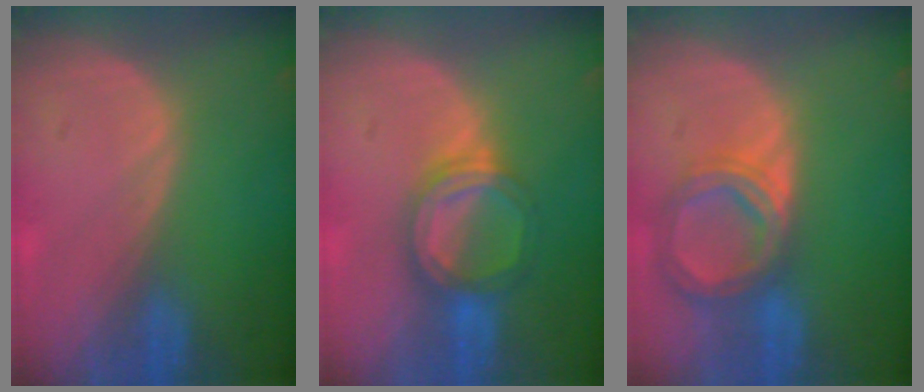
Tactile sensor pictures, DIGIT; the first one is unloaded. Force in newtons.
{"total": 5.9, "press": 5.5, "slide": 2.0}
{"total": 6.6, "press": 6.1, "slide": 2.5}